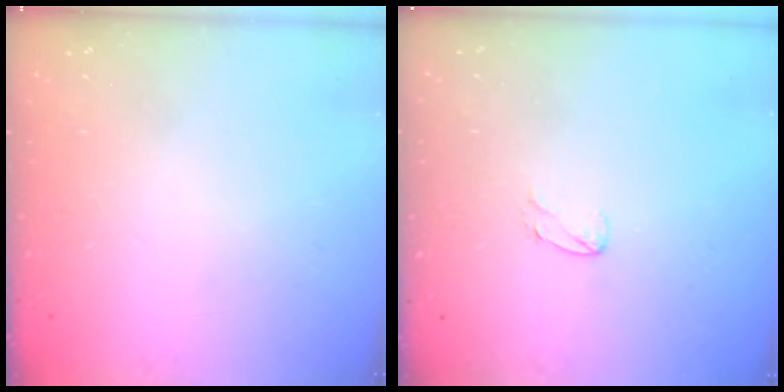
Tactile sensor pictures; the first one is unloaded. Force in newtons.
{"total": 3.6, "press": 3.6, "slide": 0.3}